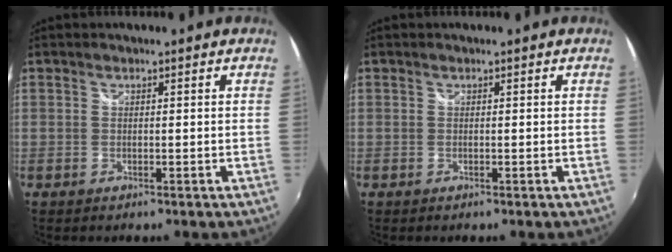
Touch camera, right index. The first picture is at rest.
{"total": 0.0}